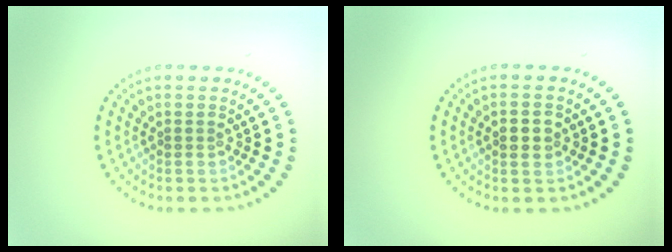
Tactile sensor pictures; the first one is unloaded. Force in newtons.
{"total": 2.3, "press": 2.2, "slide": 0.1}